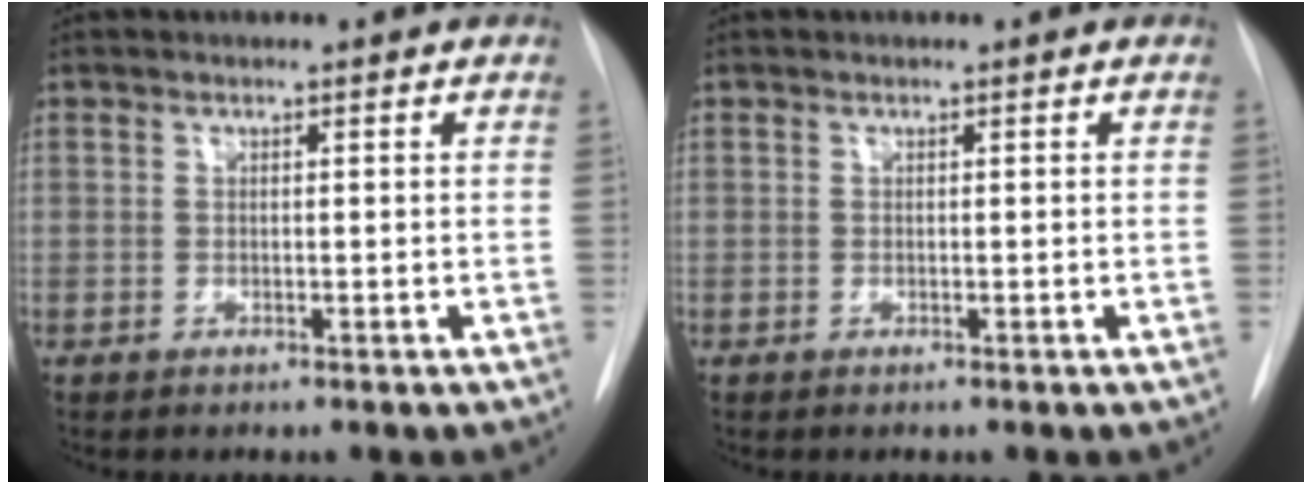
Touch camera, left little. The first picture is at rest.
{"total": 0.0}